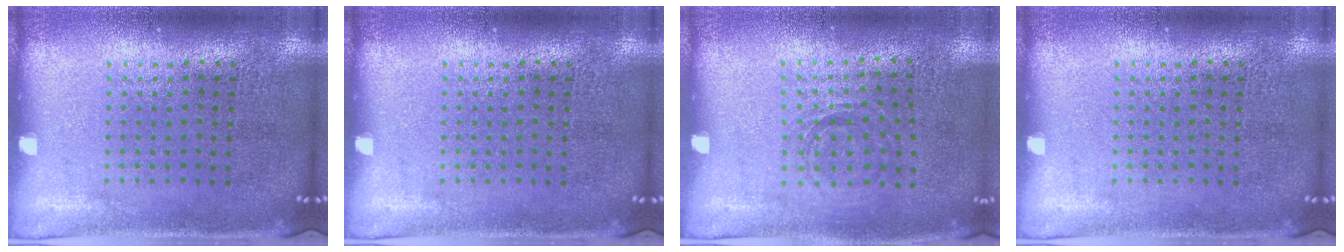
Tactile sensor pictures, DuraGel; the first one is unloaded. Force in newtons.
{"total": 0.0}
{"total": 0.8, "press": 0.7, "slide": 0.3}
{"total": 0.0}